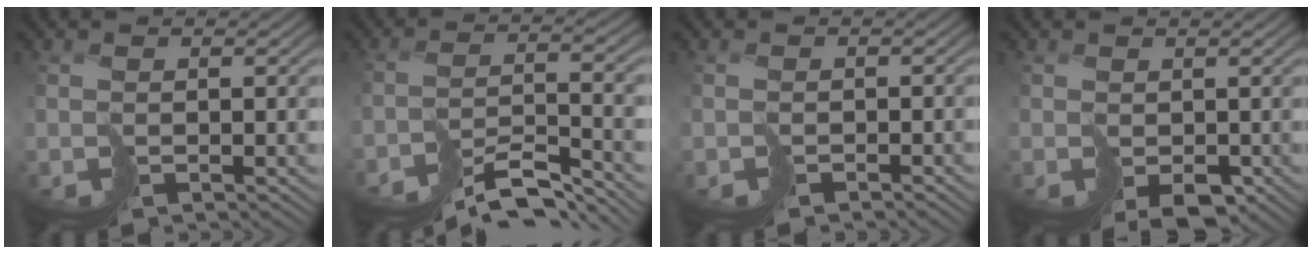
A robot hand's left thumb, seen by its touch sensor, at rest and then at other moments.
{"total": 8.4, "force": [-7.5, 1.1, 3.7], "torque": [-0.053, 0.003, -0.120]}
{"total": 1.3, "force": [-1.0, 0.9, 0.0], "torque": [0.009, -0.004, -0.021]}
{"total": 2.8, "force": [-0.9, 2.1, 1.7], "torque": [-0.031, -0.006, -0.006]}